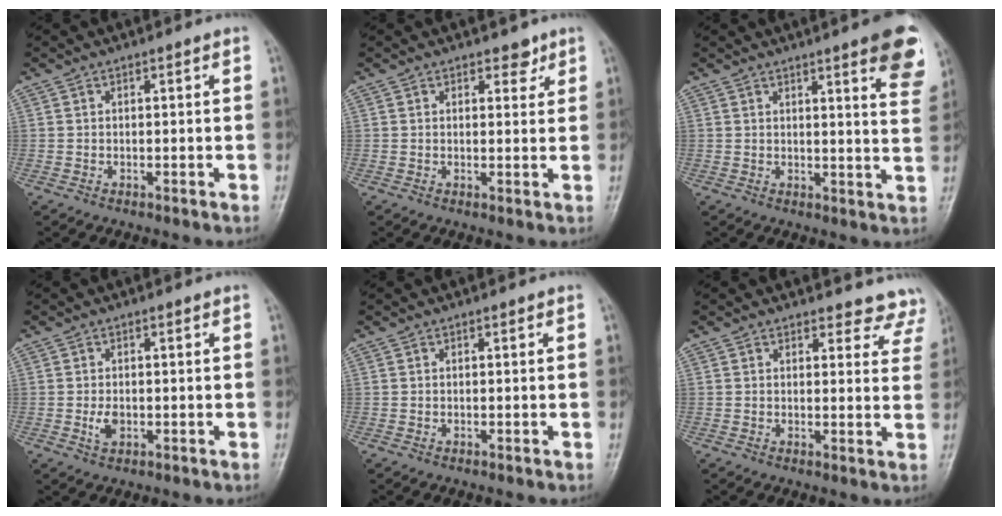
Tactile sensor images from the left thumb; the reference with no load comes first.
{"total": 2.5, "force": [1.7, 1.5, 1.1], "torque": [0.004, -0.009, 0.022]}
{"total": 10.8, "force": [6.5, 1.9, 8.4], "torque": [-0.080, -0.029, 0.067]}
{"total": 2.7, "force": [-0.5, 1.8, 1.9], "torque": [-0.033, -0.002, -0.008]}
{"total": 0.0}
{"total": 7.7, "force": [7.2, 2.9, -0.2], "torque": [0.059, -0.038, 0.048]}